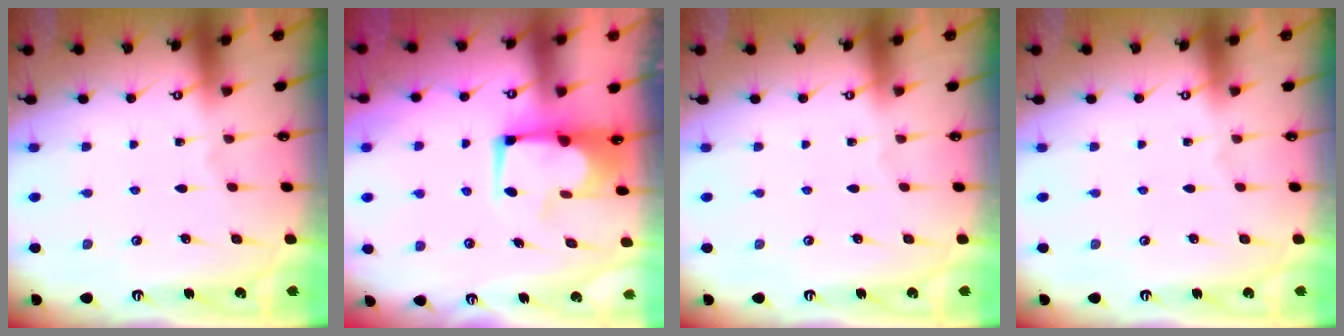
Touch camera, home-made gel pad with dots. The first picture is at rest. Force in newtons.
{"total": 7.6, "press": 7.6, "slide": 0.6}
{"total": 0.0}
{"total": 0.0}